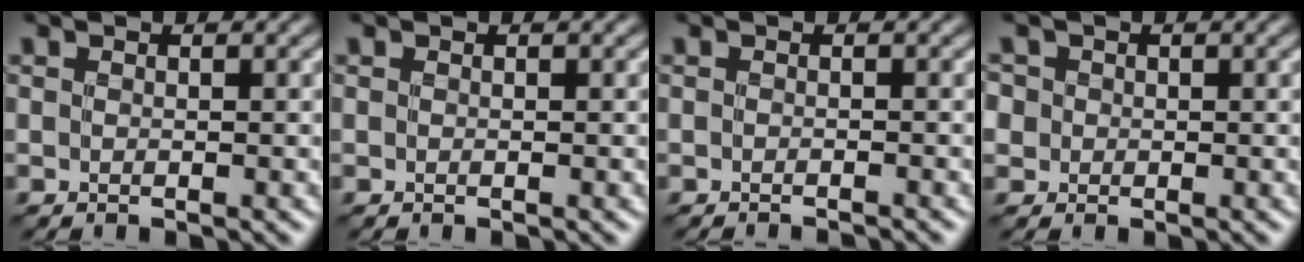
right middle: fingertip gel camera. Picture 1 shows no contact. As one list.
[{"total": 0.0}, {"total": 1.3, "force": [-1.2, 0.2, 0.4], "torque": [0.006, -0.002, -0.018]}, {"total": 2.9, "force": [0.9, 2.6, 1.0], "torque": [-0.016, 0.017, 0.004]}]